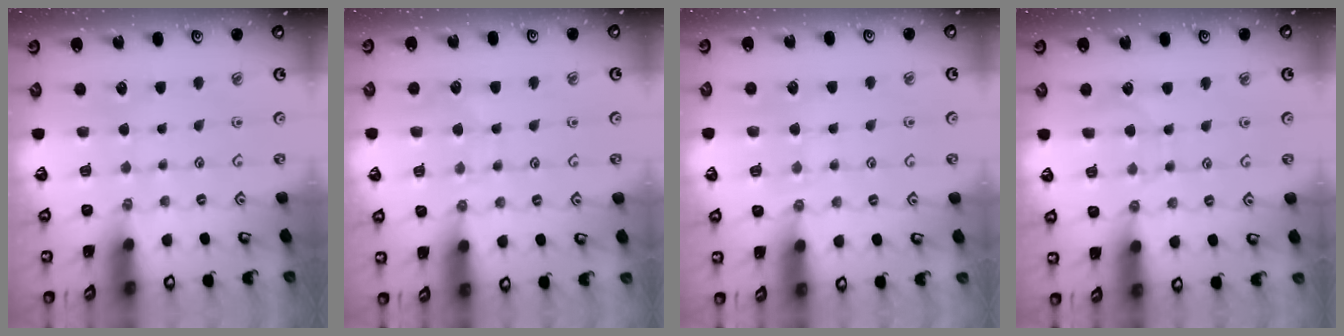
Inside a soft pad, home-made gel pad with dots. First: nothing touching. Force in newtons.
{"total": 6.4, "press": 6.3, "slide": 0.6}
{"total": 2.8, "press": 2.8, "slide": 0.3}
{"total": 2.8, "press": 2.8, "slide": 0.3}